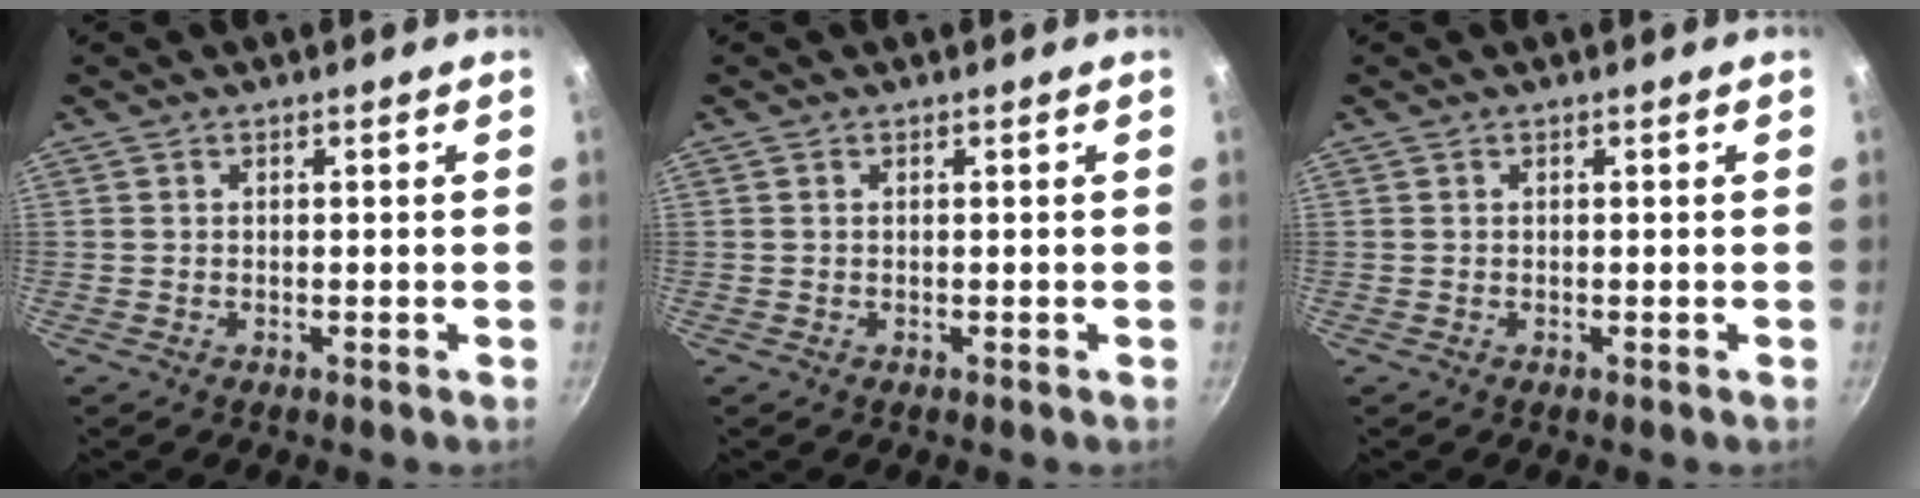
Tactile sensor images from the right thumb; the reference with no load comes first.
{"total": 0.0}
{"total": 0.0}